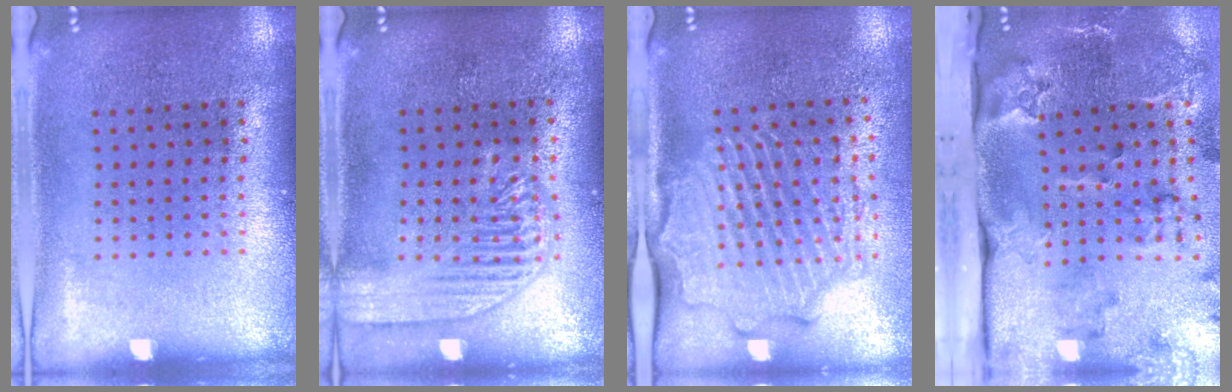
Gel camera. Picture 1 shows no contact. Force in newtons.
{"total": 1.9, "press": 1.9, "slide": 0.2}
{"total": 2.6, "press": 2.3, "slide": 1.3}
{"total": 4.0, "press": 2.7, "slide": 3.0}